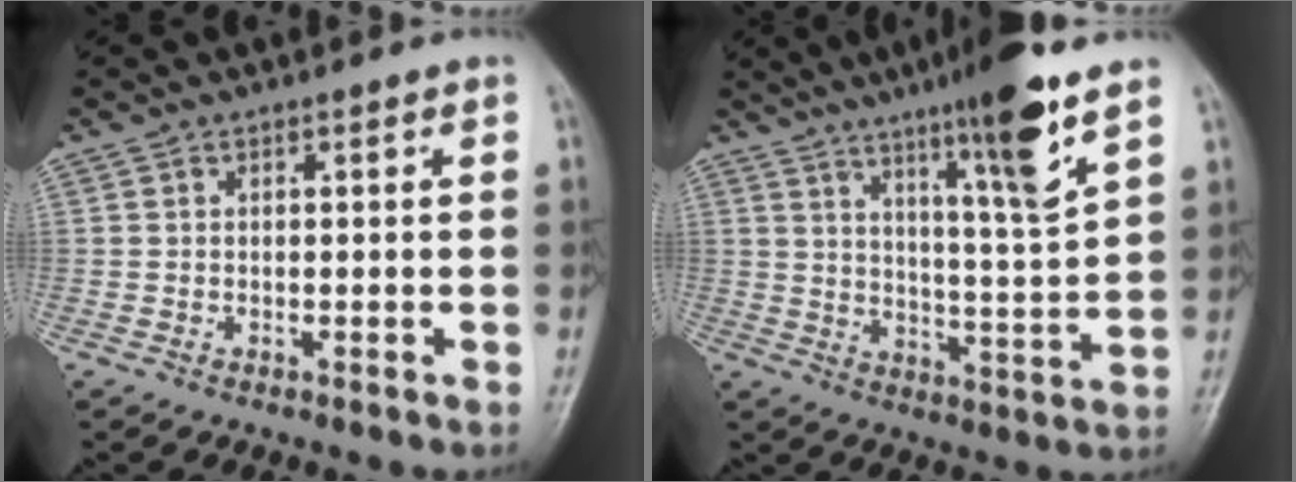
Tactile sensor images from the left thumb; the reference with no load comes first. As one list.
[{"total": 13.5, "force": [8.2, 0.7, 10.7], "torque": [-0.171, -0.049, 0.132]}]